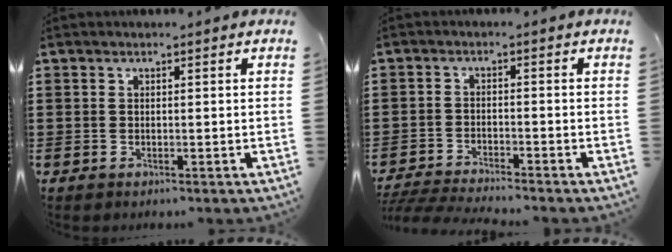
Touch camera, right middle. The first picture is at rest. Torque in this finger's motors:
{"motor_torque": [0.77, -0.16, 0.18, 0.06]}